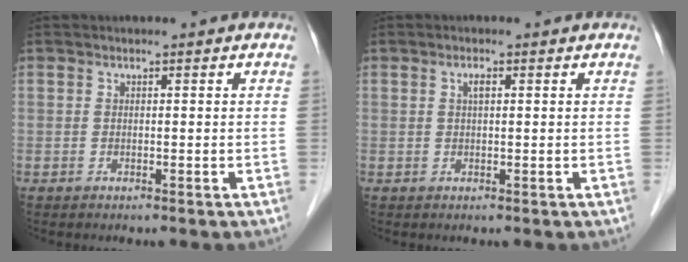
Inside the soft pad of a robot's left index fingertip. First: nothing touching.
{"total": 1.2, "force": [0.4, 0.4, 1.1], "torque": [-0.020, 0.004, 0.005]}